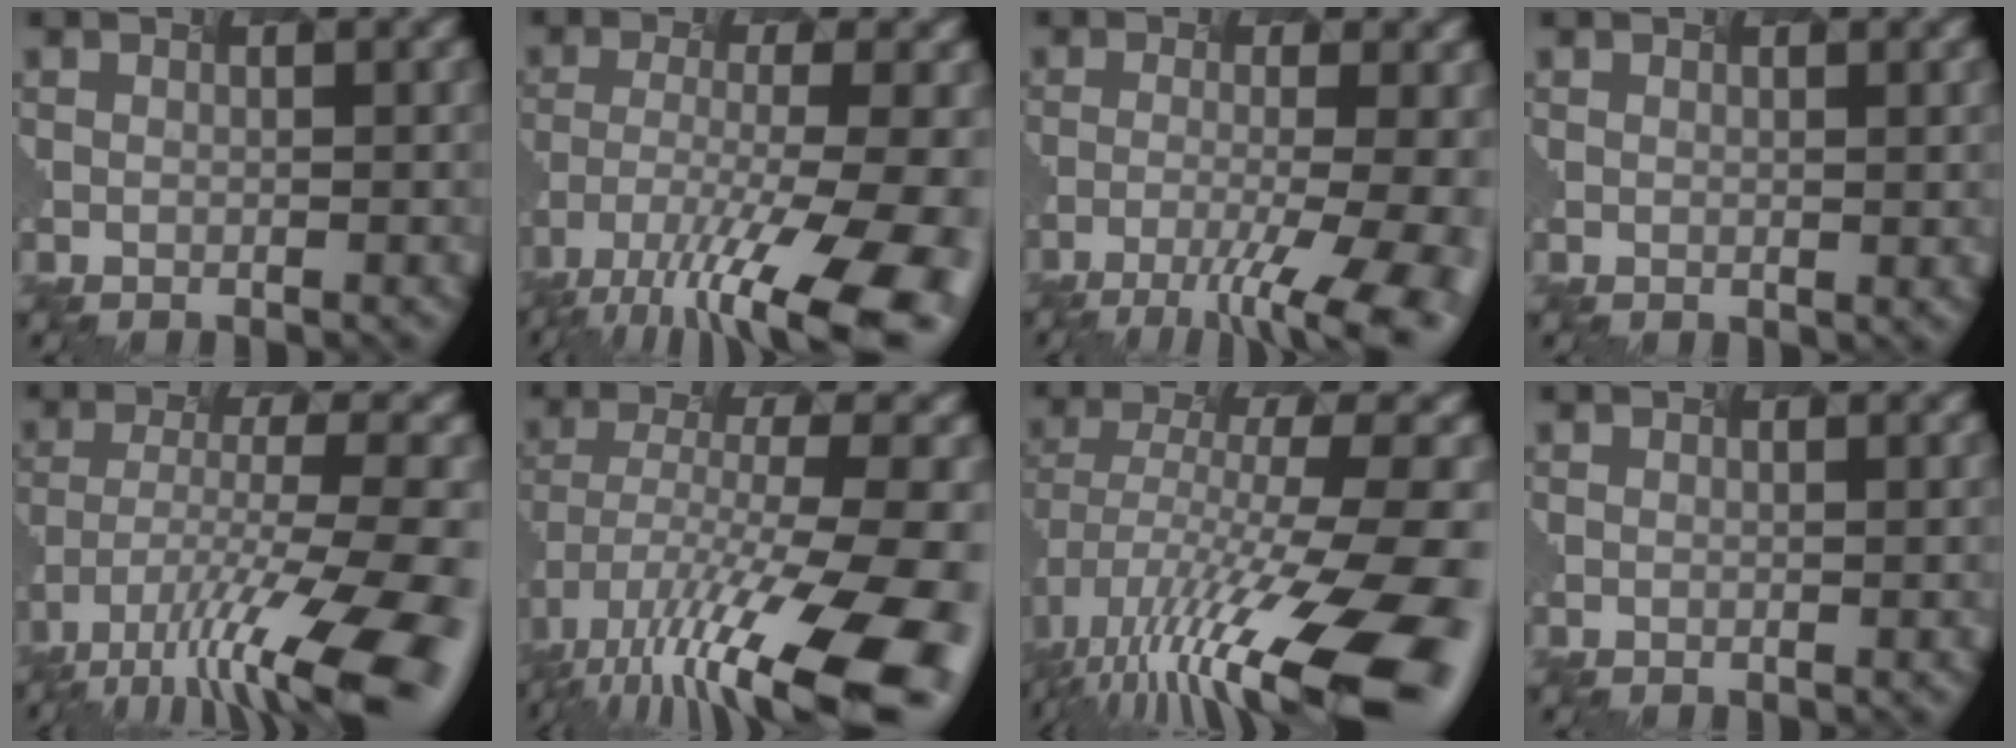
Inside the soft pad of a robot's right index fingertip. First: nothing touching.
{"total": 13.9, "force": [-9.8, 2.9, 9.4], "torque": [-0.200, -0.035, -0.120]}
{"total": 8.2, "force": [-4.8, 1.4, 6.5], "torque": [-0.112, -0.018, -0.038]}
{"total": 0.6, "force": [0.1, -0.5, -0.4], "torque": [-0.007, -0.002, 0.018]}
{"total": 12.7, "force": [-9.3, 1.9, 8.4], "torque": [-0.189, -0.016, -0.117]}
{"total": 14.6, "force": [-9.3, 3.3, 10.8], "torque": [-0.237, -0.025, -0.116]}
{"total": 14.3, "force": [-7.6, 3.1, 11.7], "torque": [-0.233, -0.014, -0.092]}
{"total": 0.0}